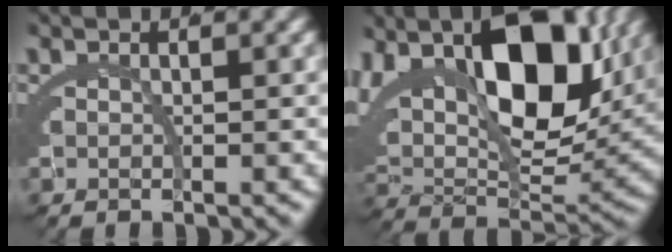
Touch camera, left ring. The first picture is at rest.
{"total": 15.0, "force": [7.2, 7.4, 10.8], "torque": [-0.193, 0.026, 0.112]}